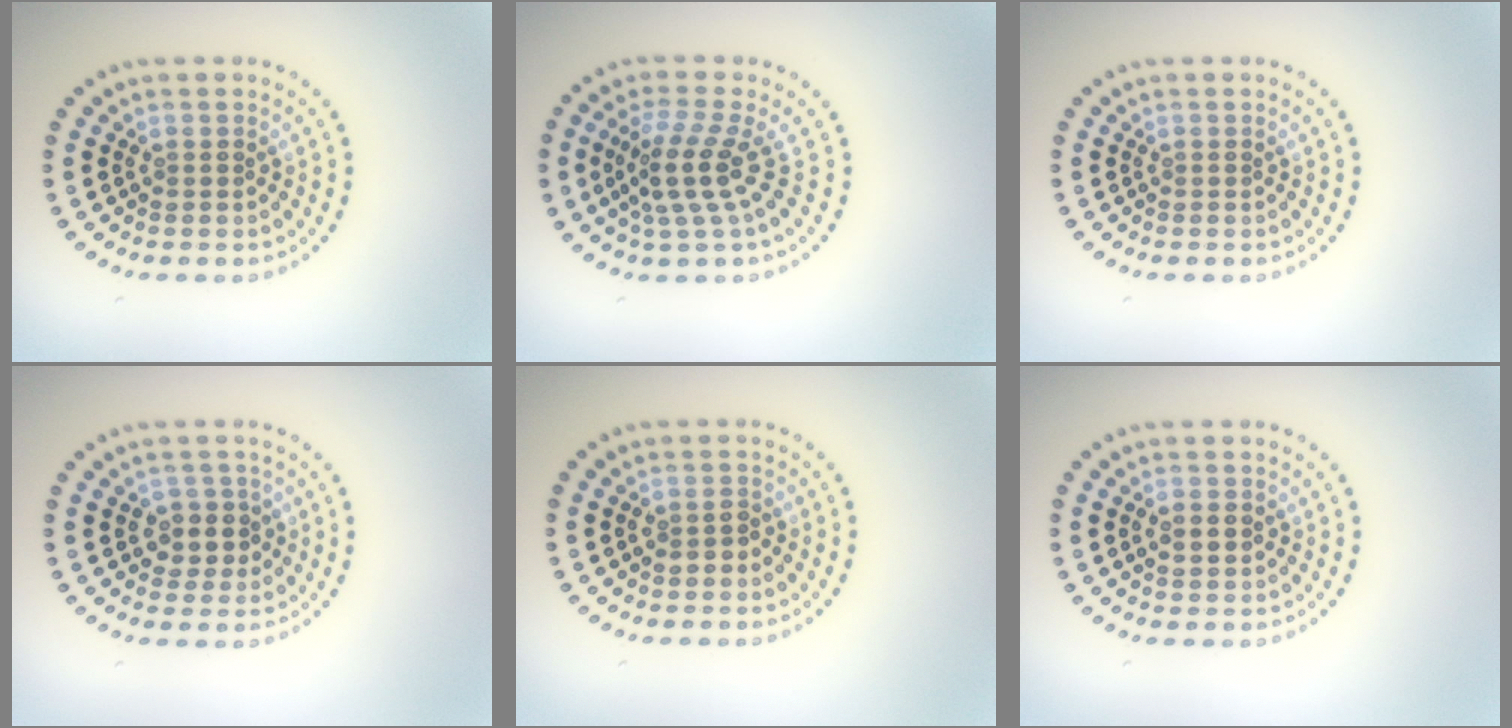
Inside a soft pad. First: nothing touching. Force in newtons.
{"total": 3.7, "press": 2.7, "slide": 2.5}
{"total": 0.0}
{"total": 2.6, "press": 2.4, "slide": 0.9}
{"total": 1.4, "press": 1.3, "slide": 0.5}
{"total": 2.0, "press": 2.0, "slide": 0.0}